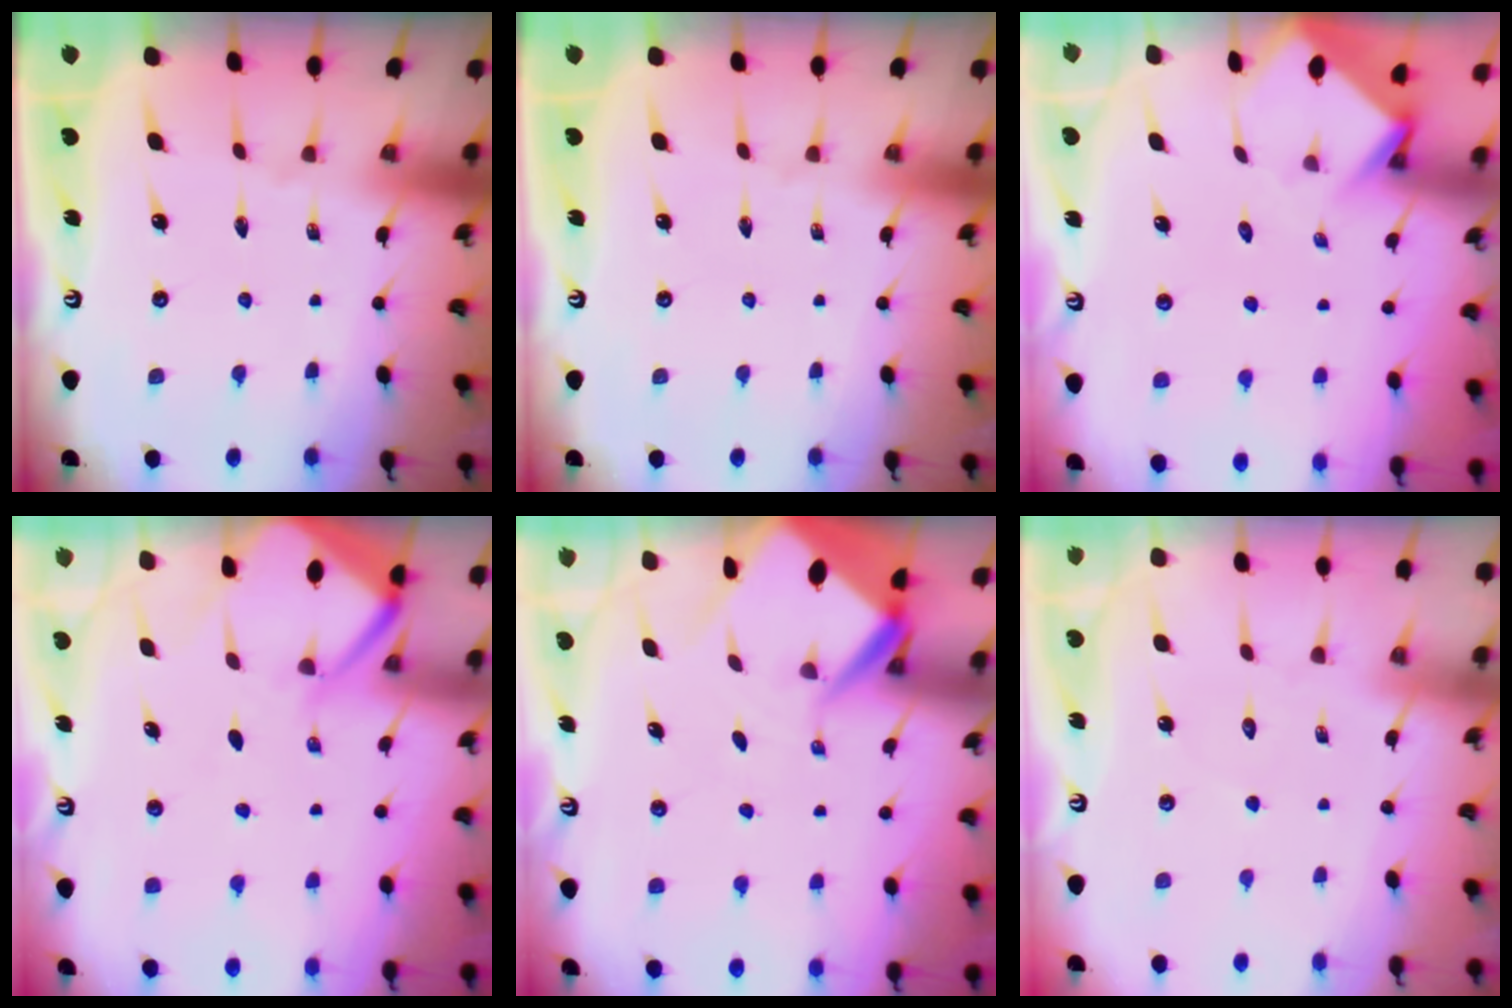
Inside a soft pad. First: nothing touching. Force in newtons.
{"total": 0.0}
{"total": 3.6, "press": 3.5, "slide": 0.3}
{"total": 6.8, "press": 6.7, "slide": 0.6}
{"total": 6.7, "press": 6.7, "slide": 0.7}
{"total": 3.3, "press": 3.3, "slide": 0.3}